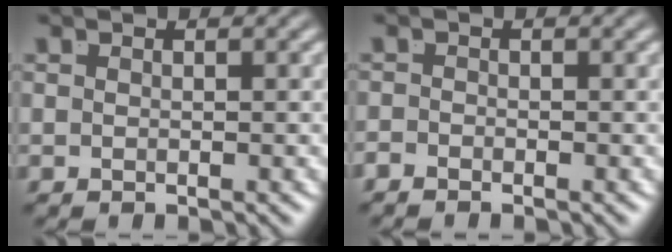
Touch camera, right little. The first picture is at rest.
{"total": 1.1, "force": [-1.1, -0.3, 0.0], "torque": [0.003, -0.011, -0.016]}